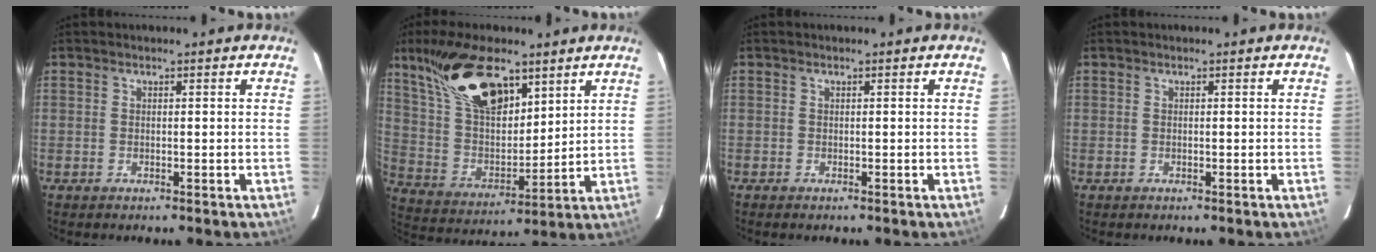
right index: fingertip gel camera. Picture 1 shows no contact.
{"total": 18.2, "force": [11.4, 7.8, 11.8], "torque": [-0.231, 0.026, 0.224]}
{"total": 0.0}
{"total": 0.0}